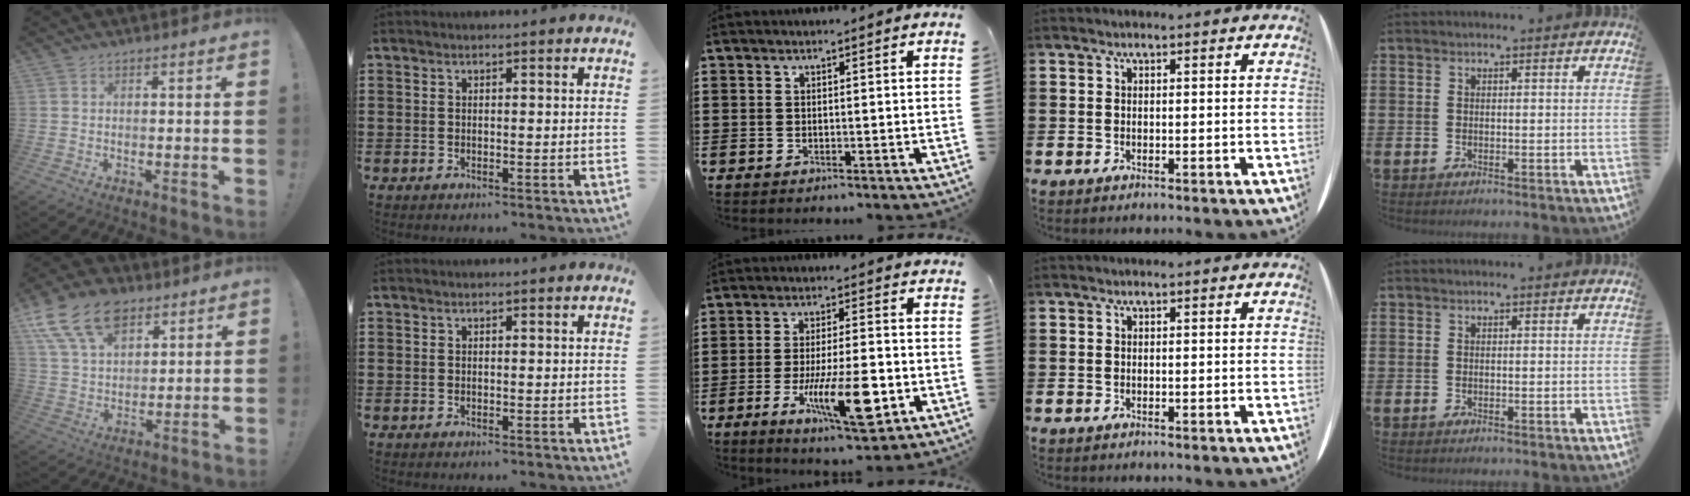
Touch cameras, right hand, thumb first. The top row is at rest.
{"thumb": {"total": 16.5, "force": [9.5, 10.4, 8.6], "torque": [-0.154, -0.051, 0.177]}, "middle": {"total": 11.7, "force": [-4.1, 3.4, 10.4], "torque": [-0.185, -0.008, -0.067]}}